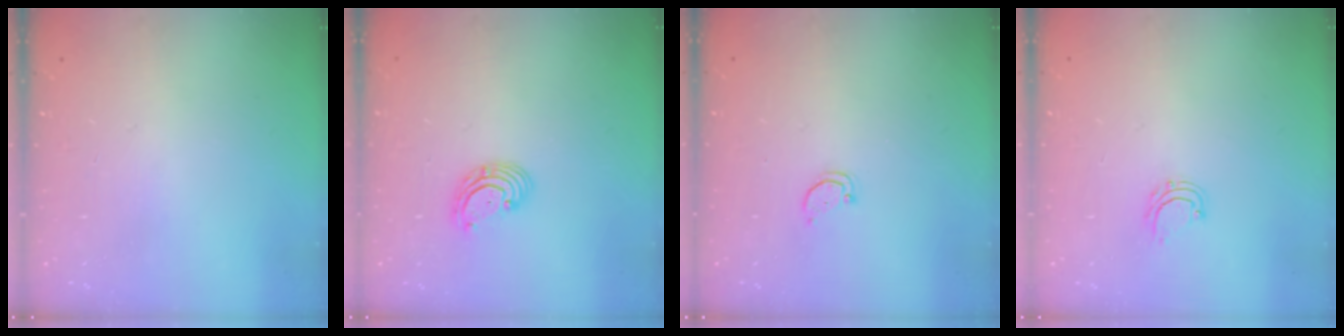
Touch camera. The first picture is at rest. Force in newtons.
{"total": 2.8, "press": 2.8, "slide": 0.2}
{"total": 1.8, "press": 1.8, "slide": 0.1}
{"total": 4.9, "press": 4.8, "slide": 0.4}